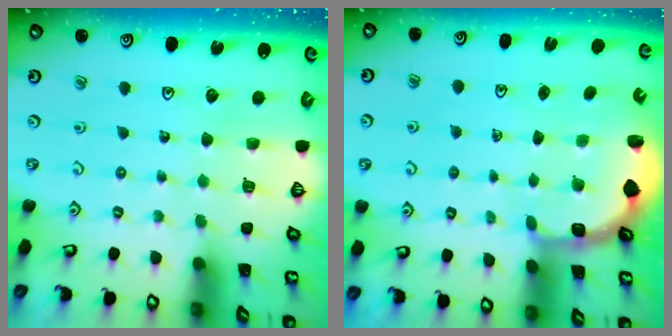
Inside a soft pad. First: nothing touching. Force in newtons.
{"total": 2.8, "press": 2.2, "slide": 1.7}